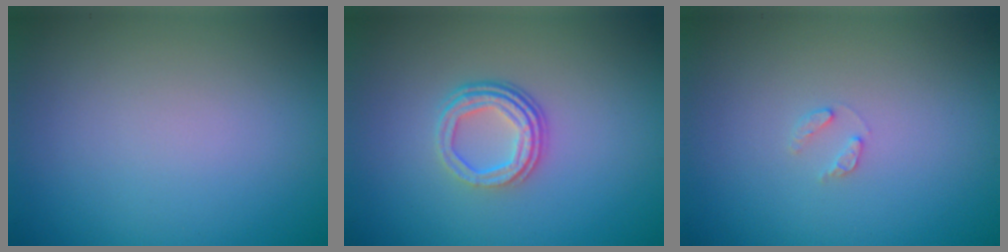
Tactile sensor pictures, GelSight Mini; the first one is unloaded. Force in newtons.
{"total": 3.5, "press": 2.5, "slide": 2.5}
{"total": 0.9, "press": 0.9, "slide": 0.2}